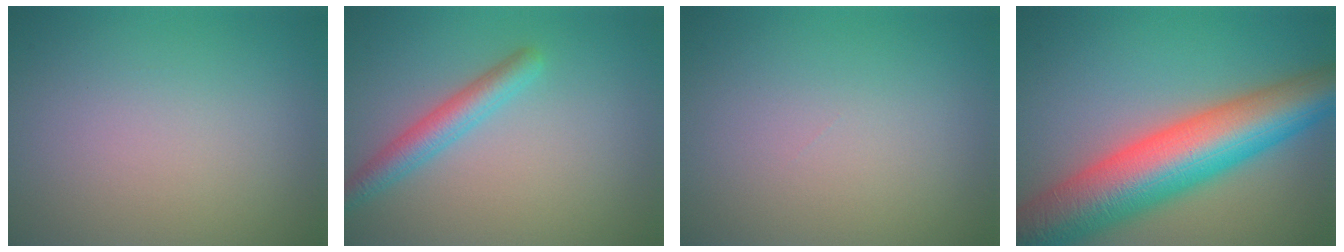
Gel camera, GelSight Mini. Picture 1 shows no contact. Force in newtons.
{"total": 2.9, "press": 2.9, "slide": 0.1}
{"total": 0.0}
{"total": 13.1, "press": 13.1, "slide": 0.2}